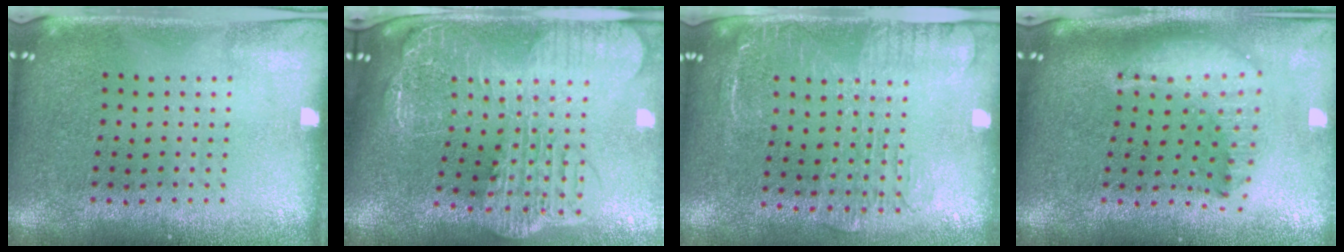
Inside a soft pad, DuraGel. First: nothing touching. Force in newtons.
{"total": 3.8, "press": 3.0, "slide": 2.4}
{"total": 2.0, "press": 1.6, "slide": 1.1}
{"total": 1.9, "press": 1.5, "slide": 1.1}